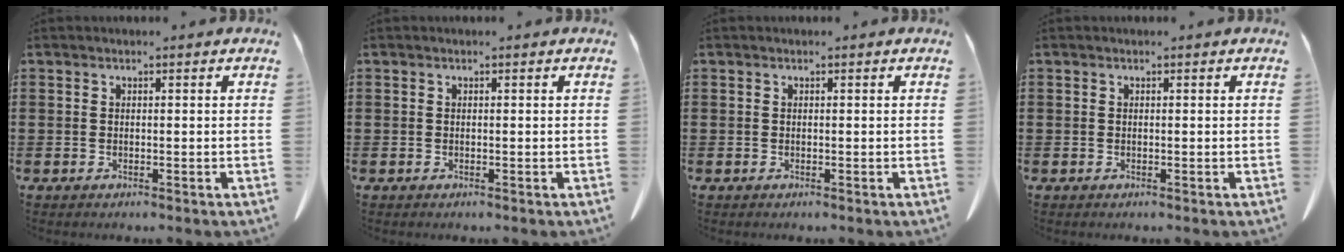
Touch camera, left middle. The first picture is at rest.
{"total": 0.0}
{"total": 0.0}
{"total": 0.0}